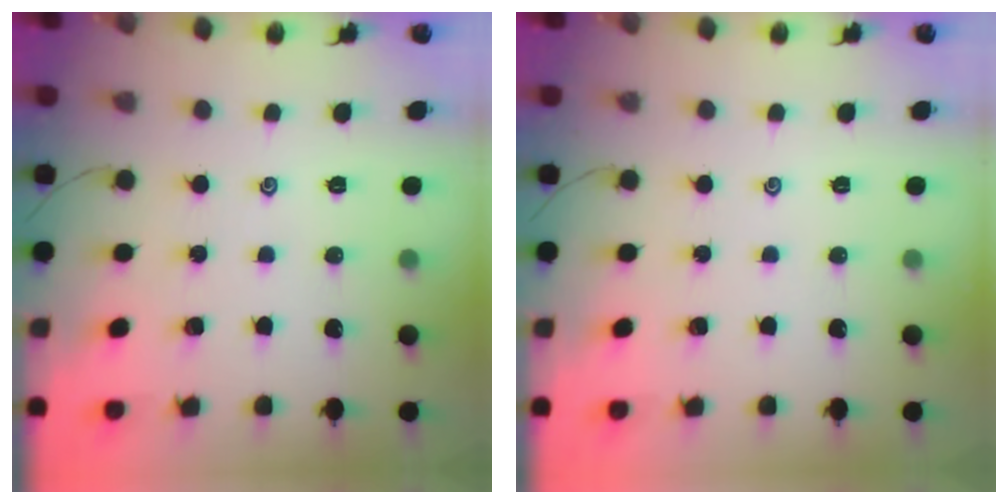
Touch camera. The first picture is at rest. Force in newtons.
{"total": 0.0}